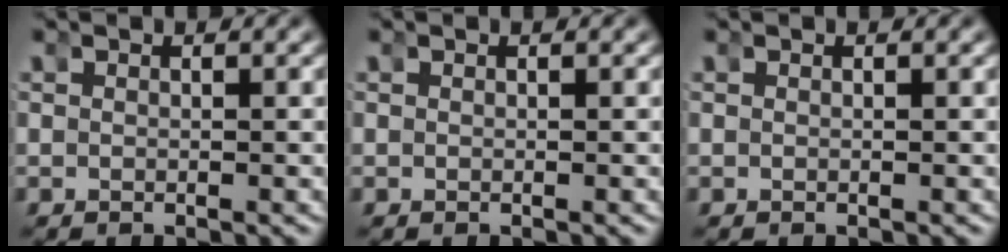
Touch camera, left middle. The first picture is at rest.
{"total": 0.0}
{"total": 0.0}